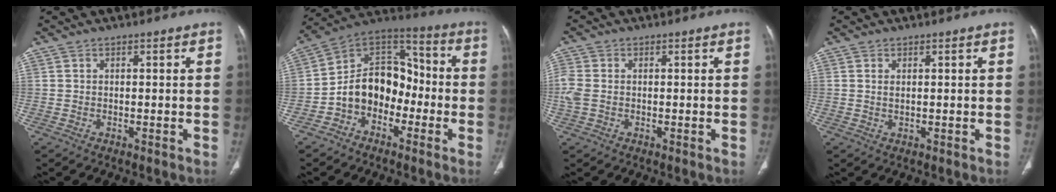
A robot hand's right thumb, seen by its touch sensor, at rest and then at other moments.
{"total": 13.8, "force": [-4.0, 10.4, 8.2], "torque": [-0.101, 0.067, -0.082]}
{"total": 3.9, "force": [-0.2, 2.8, 2.7], "torque": [-0.091, 0.005, -0.004]}
{"total": 0.9, "force": [0.4, 0.3, 0.8], "torque": [-0.015, -0.007, 0.009]}